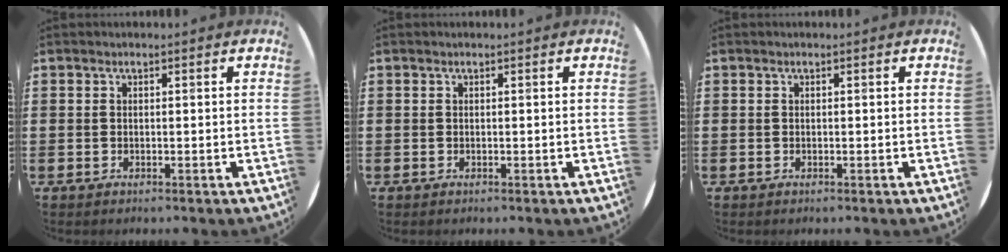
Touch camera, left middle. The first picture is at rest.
{"total": 0.0}
{"total": 0.0}